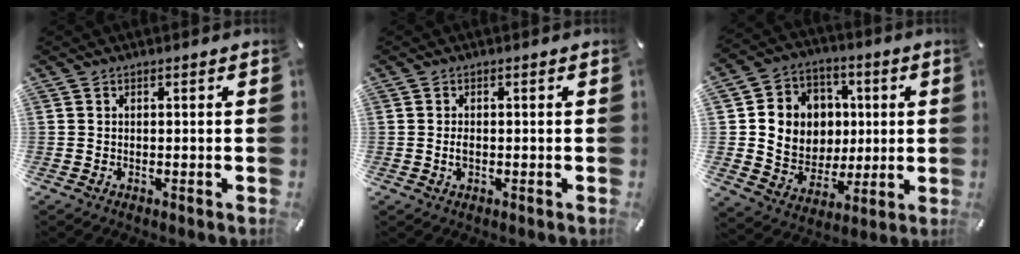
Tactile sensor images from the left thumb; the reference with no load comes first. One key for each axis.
{"total": 1.6, "fx": -0.3, "fy": 0.8, "fz": 1.4, "tx": -0.034, "ty": -0.002, "tz": -0.007}
{"total": 11.6, "fx": 1.0, "fy": 11.3, "fz": 2.3, "tx": -0.039, "ty": -0.006, "tz": 0.034}